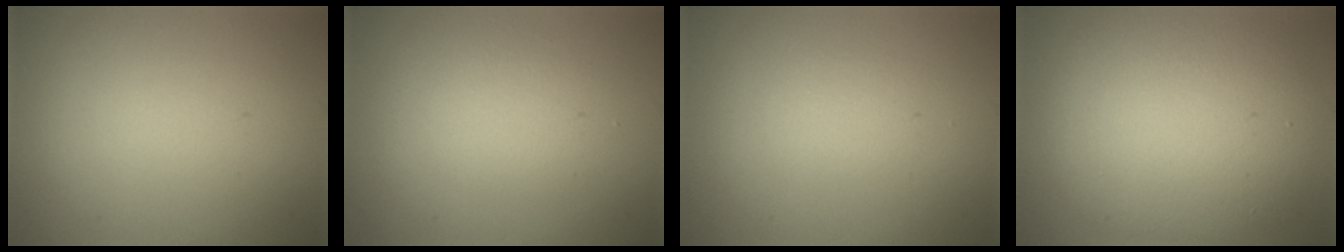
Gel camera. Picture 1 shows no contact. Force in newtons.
{"total": 2.0, "press": 2.0, "slide": 0.1}
{"total": 0.9, "press": 0.9, "slide": 0.1}
{"total": 9.3, "press": 9.3, "slide": 0.5}